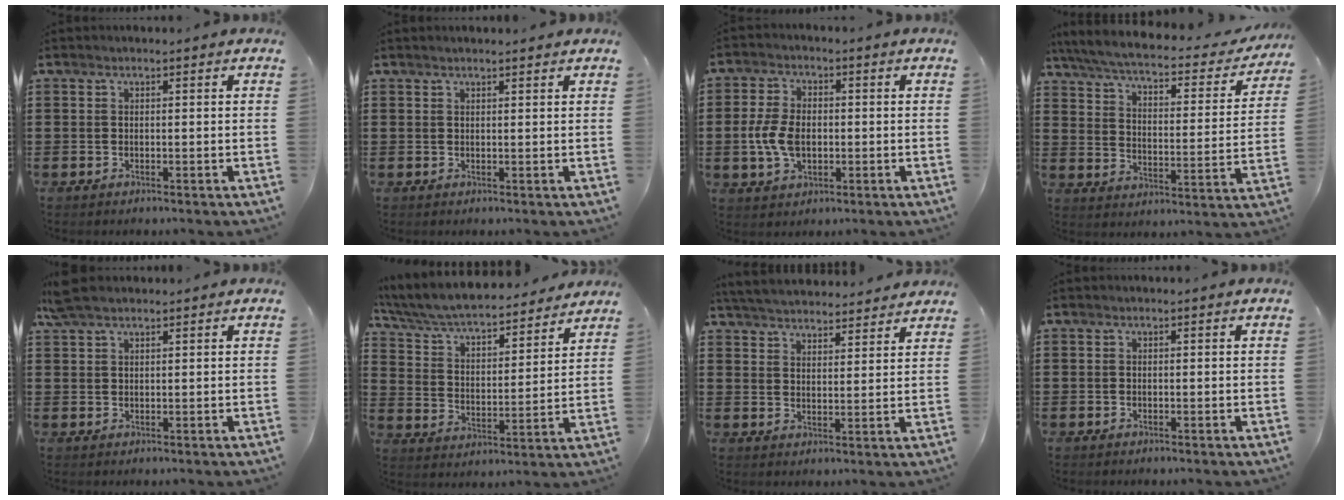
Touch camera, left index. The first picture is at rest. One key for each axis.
{"total": 0.9, "fx": 0.8, "fy": 0.0, "fz": 0.4, "tx": -0.008, "ty": 0.000, "tz": 0.015}
{"total": 6.5, "fx": -0.7, "fy": 4.1, "fz": 5.1, "tx": -0.121, "ty": 0.002, "tz": -0.019}
{"total": 4.7, "fx": 4.1, "fy": 0.4, "fz": 2.3, "tx": -0.066, "ty": -0.033, "tz": 0.063}
{"total": 3.5, "fx": 2.7, "fy": 1.0, "fz": 2.0, "tx": -0.046, "ty": 0.006, "tz": 0.052}
{"total": 6.3, "fx": 5.9, "fy": 0.6, "fz": 2.2, "tx": -0.069, "ty": -0.046, "tz": 0.097}
{"total": 4.7, "fx": 4.6, "fy": 0.3, "fz": 0.5, "tx": -0.028, "ty": -0.024, "tz": 0.082}
{"total": 0.0}